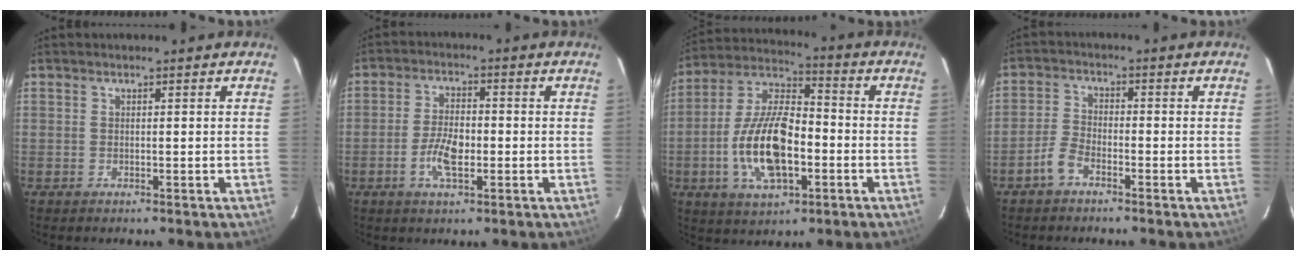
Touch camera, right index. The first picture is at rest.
{"total": 6.4, "force": [-2.0, 2.8, 5.4], "torque": [-0.112, 0.004, -0.039]}
{"total": 16.6, "force": [-4.4, 7.5, 14.1], "torque": [-0.287, 0.004, -0.080]}
{"total": 3.9, "force": [-2.8, 1.7, 2.1], "torque": [-0.057, 0.010, -0.059]}